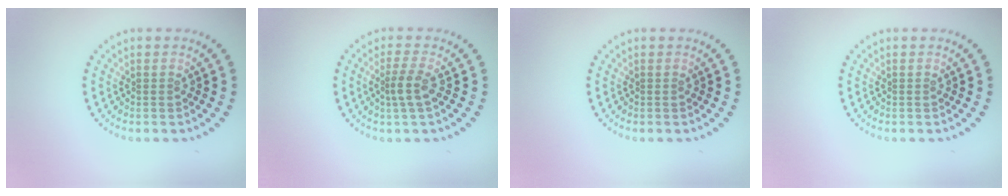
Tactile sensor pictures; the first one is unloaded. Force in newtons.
{"total": 2.2, "press": 1.8, "slide": 1.2}
{"total": 0.0}
{"total": 0.0}